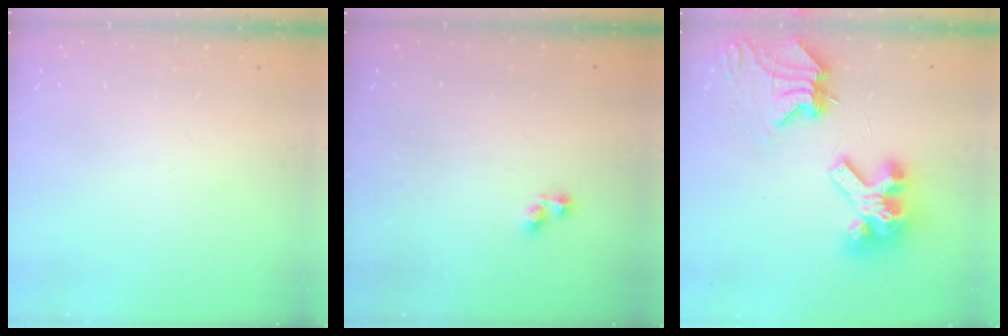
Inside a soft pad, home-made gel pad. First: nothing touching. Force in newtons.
{"total": 1.6, "press": 1.5, "slide": 0.3}
{"total": 12.5, "press": 12.4, "slide": 1.5}